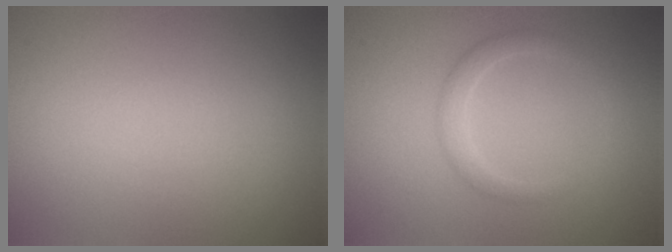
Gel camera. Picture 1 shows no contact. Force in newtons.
{"total": 1.7, "press": 1.7, "slide": 0.1}